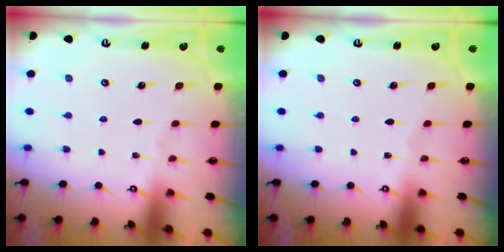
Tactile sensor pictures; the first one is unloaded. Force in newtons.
{"total": 0.0}